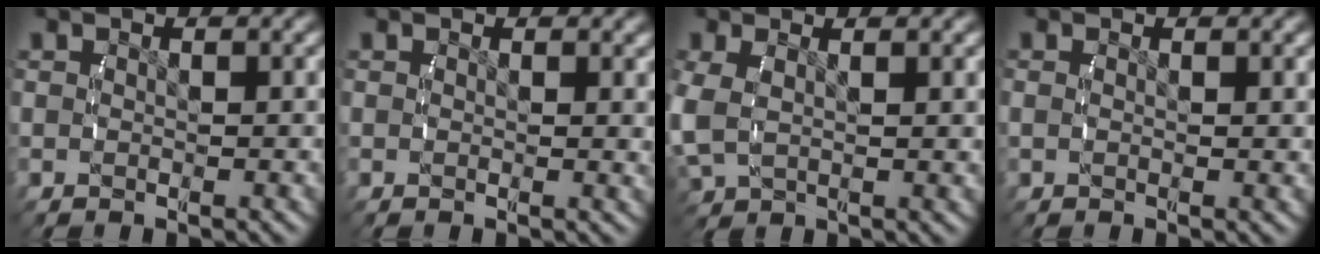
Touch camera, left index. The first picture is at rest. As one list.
[{"total": 0.6, "force": [0.5, 0.1, 0.4], "torque": [-0.007, -0.005, 0.007]}, {"total": 3.2, "force": [0.7, 2.2, 2.3], "torque": [-0.073, -0.013, 0.028]}, {"total": 1.2, "force": [0.2, 0.6, 1.0], "torque": [-0.025, -0.003, 0.002]}]